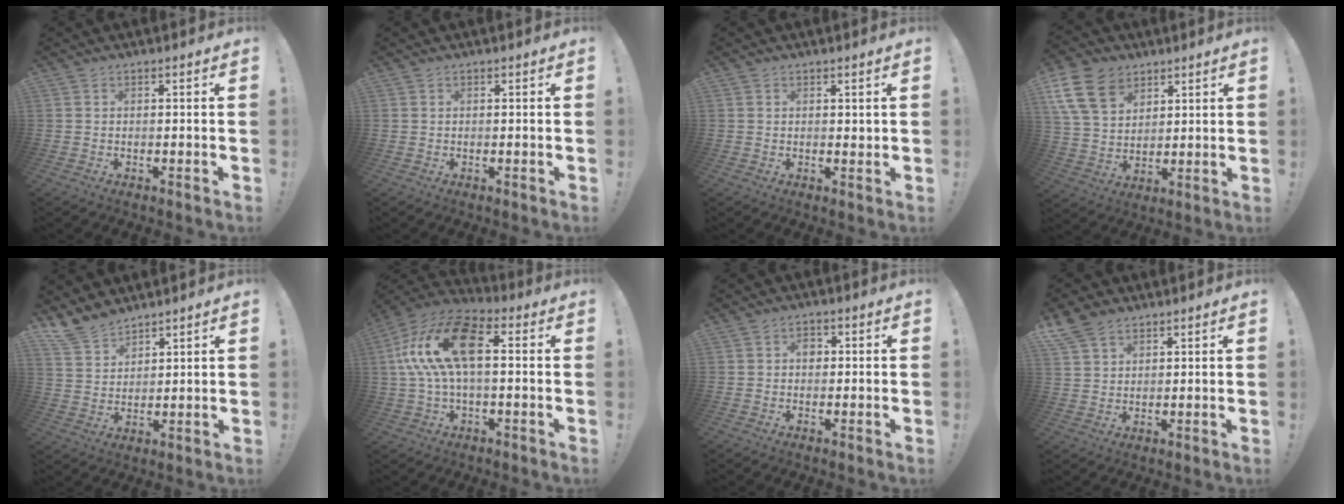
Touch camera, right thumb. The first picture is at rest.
{"total": 0.0}
{"total": 1.0, "force": [0.7, 0.6, 0.3], "torque": [0.003, -0.003, 0.010]}
{"total": 15.6, "force": [7.7, 11.0, 7.9], "torque": [-0.137, -0.036, 0.150]}
{"total": 8.8, "force": [7.6, 3.9, 2.0], "torque": [-0.048, -0.049, 0.151]}
{"total": 18.8, "force": [3.3, 9.5, 15.9], "torque": [-0.307, 0.012, 0.055]}
{"total": 2.7, "force": [0.1, 2.1, 1.7], "torque": [-0.018, 0.001, -0.003]}
{"total": 7.2, "force": [5.1, 4.2, 2.6], "torque": [-0.051, -0.020, 0.103]}